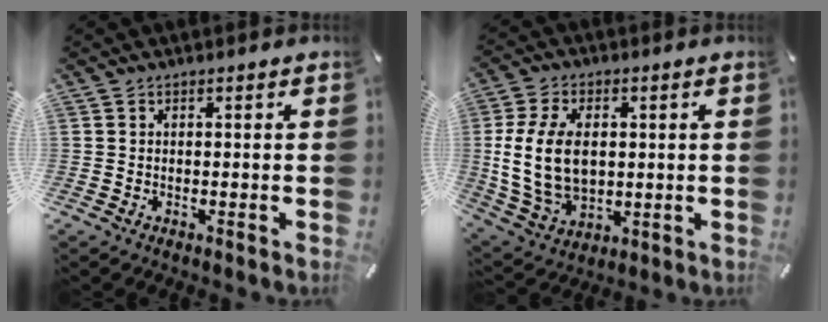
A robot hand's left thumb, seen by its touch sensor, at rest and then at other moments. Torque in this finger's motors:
{"motor_torque": [0.40, 1.24, 2.12, 0.19, 0.66]}